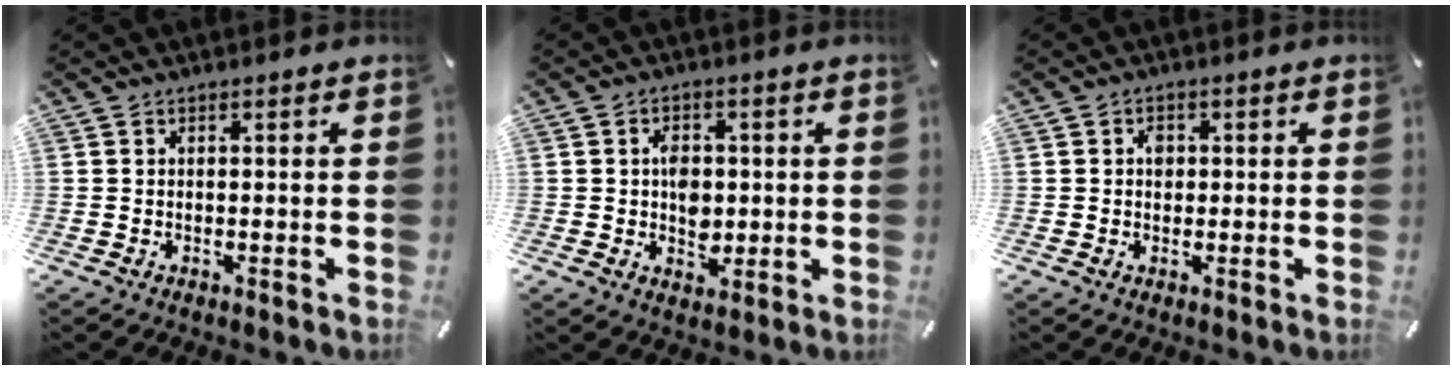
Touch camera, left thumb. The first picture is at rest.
{"total": 6.3, "force": [-0.2, 5.0, 3.8], "torque": [-0.040, 0.001, -0.006]}
{"total": 2.4, "force": [0.1, 2.0, 1.2], "torque": [-0.009, 0.001, -0.004]}